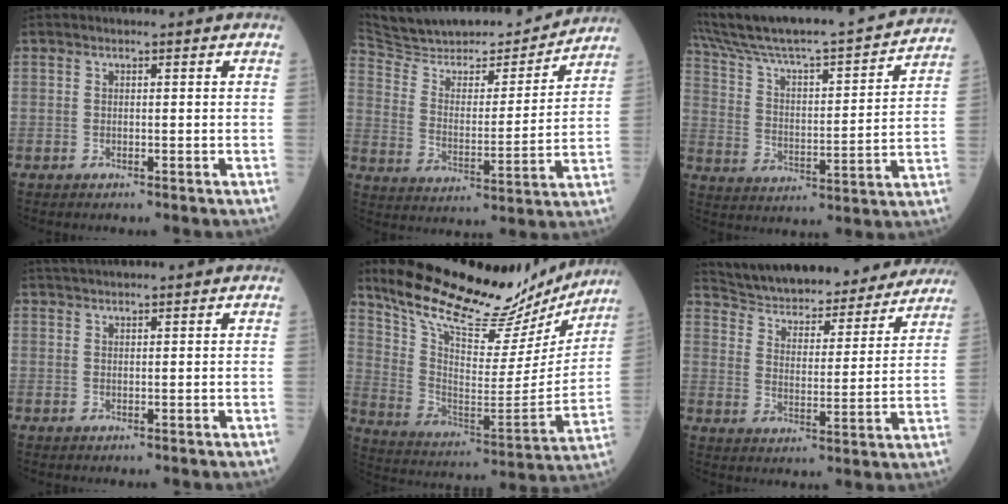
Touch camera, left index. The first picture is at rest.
{"total": 20.3, "force": [18.9, 4.4, 5.8], "torque": [-0.095, -0.006, 0.285]}
{"total": 25.1, "force": [22.5, 2.0, 10.8], "torque": [-0.179, -0.005, 0.331]}
{"total": 5.8, "force": [5.3, 0.3, 2.3], "torque": [-0.028, 0.038, 0.082]}
{"total": 27.2, "force": [24.3, 6.3, 10.6], "torque": [-0.173, -0.039, 0.351]}
{"total": 25.0, "force": [23.0, 6.0, 7.8], "torque": [-0.123, -0.015, 0.309]}